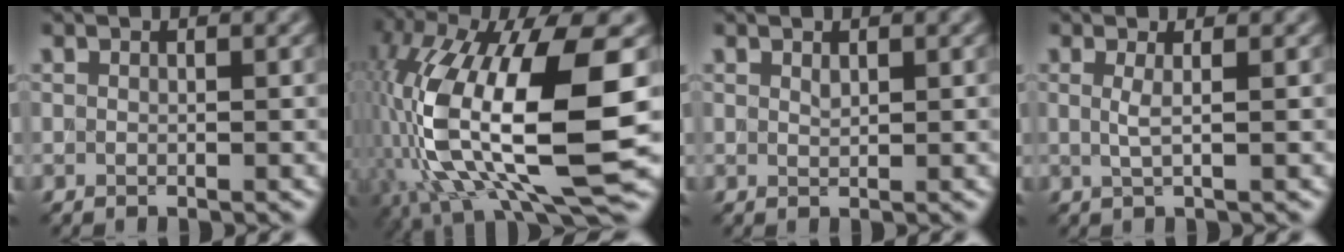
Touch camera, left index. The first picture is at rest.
{"total": 15.5, "force": [-1.1, 5.8, 14.4], "torque": [-0.282, -0.005, -0.019]}
{"total": 0.6, "force": [0.4, 0.2, 0.3], "torque": [-0.010, -0.002, 0.011]}
{"total": 1.5, "force": [0.2, 0.4, 1.4], "torque": [-0.027, -0.003, -0.001]}